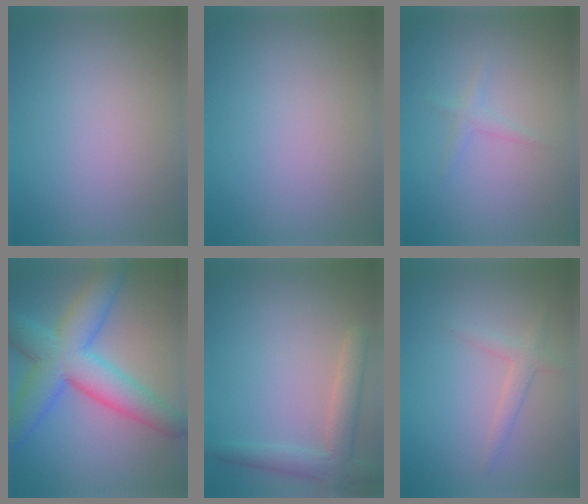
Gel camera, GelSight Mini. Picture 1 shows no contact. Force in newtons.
{"total": 0.0}
{"total": 1.0, "press": 1.0, "slide": 0.1}
{"total": 8.9, "press": 8.9, "slide": 0.2}
{"total": 3.4, "press": 3.4, "slide": 0.4}
{"total": 1.6, "press": 1.6, "slide": 0.1}